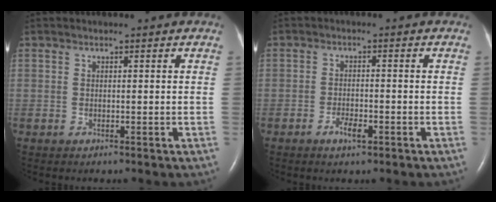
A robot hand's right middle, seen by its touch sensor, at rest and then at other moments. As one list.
[{"total": 2.5, "force": [-1.5, 0.8, 1.9], "torque": [-0.036, 0.001, -0.026]}]